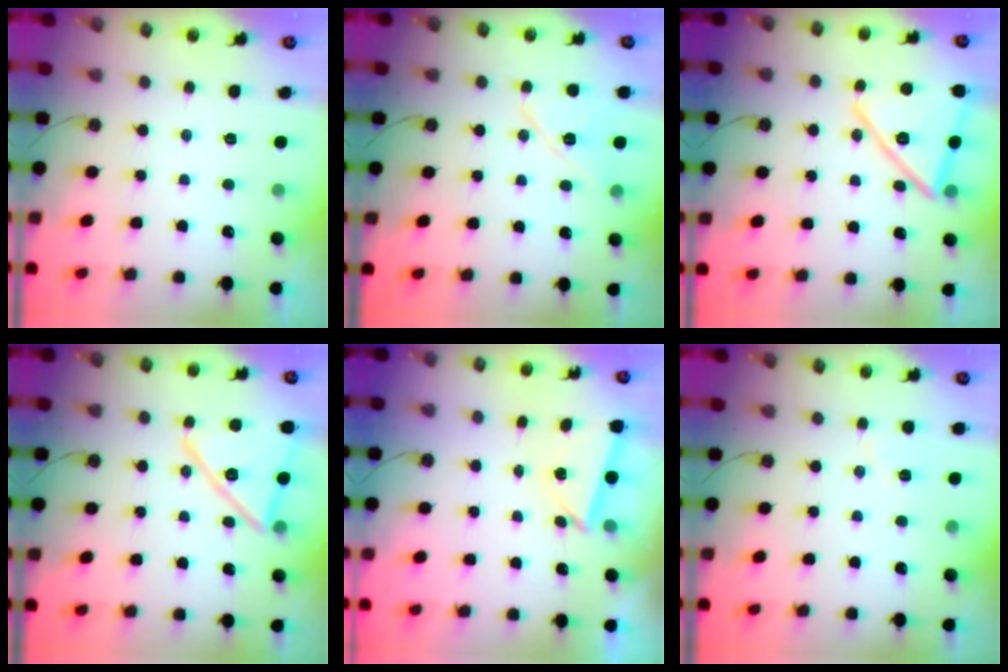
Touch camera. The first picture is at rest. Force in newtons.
{"total": 12.1, "press": 11.7, "slide": 3.3}
{"total": 19.3, "press": 19.3, "slide": 0.8}
{"total": 17.2, "press": 17.2, "slide": 0.4}
{"total": 2.5, "press": 1.9, "slide": 1.6}
{"total": 5.0, "press": 4.4, "slide": 2.3}